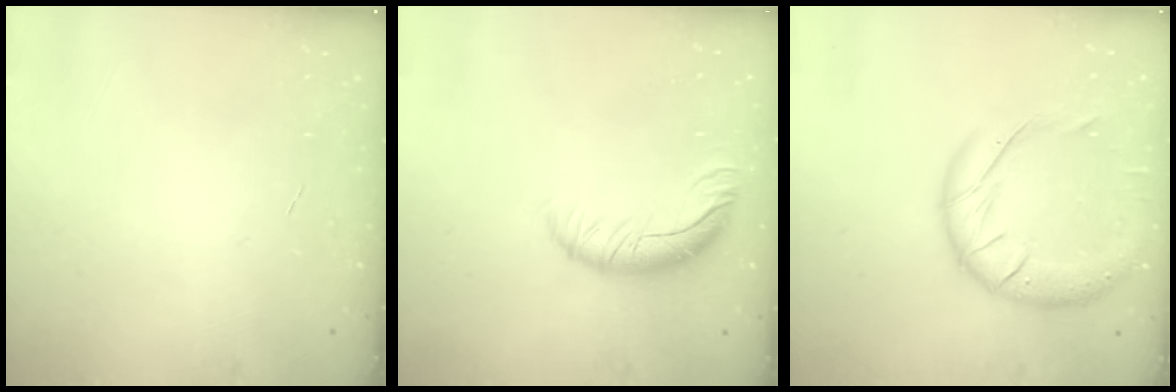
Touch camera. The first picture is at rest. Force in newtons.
{"total": 10.2, "press": 10.2, "slide": 0.7}
{"total": 16.6, "press": 16.4, "slide": 2.7}